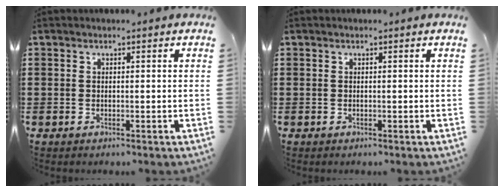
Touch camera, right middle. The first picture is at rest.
{"total": 0.0}